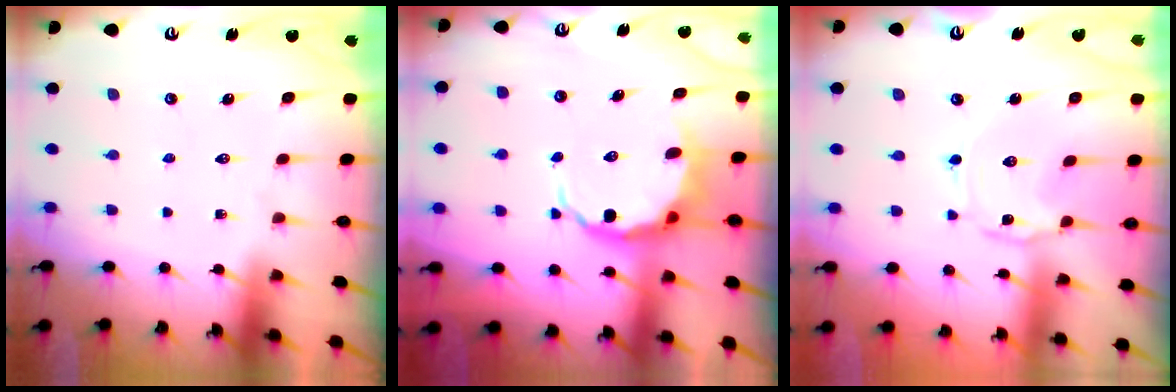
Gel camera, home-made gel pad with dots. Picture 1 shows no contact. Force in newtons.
{"total": 5.8, "press": 5.5, "slide": 1.8}
{"total": 1.7, "press": 1.7, "slide": 0.2}